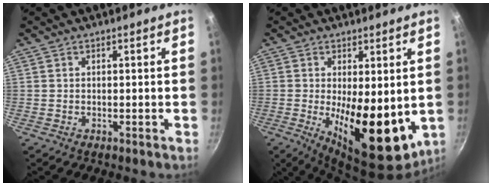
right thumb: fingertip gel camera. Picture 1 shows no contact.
{"total": 16.7, "force": [-2.6, 6.9, 15.0], "torque": [-0.212, -0.035, -0.016]}